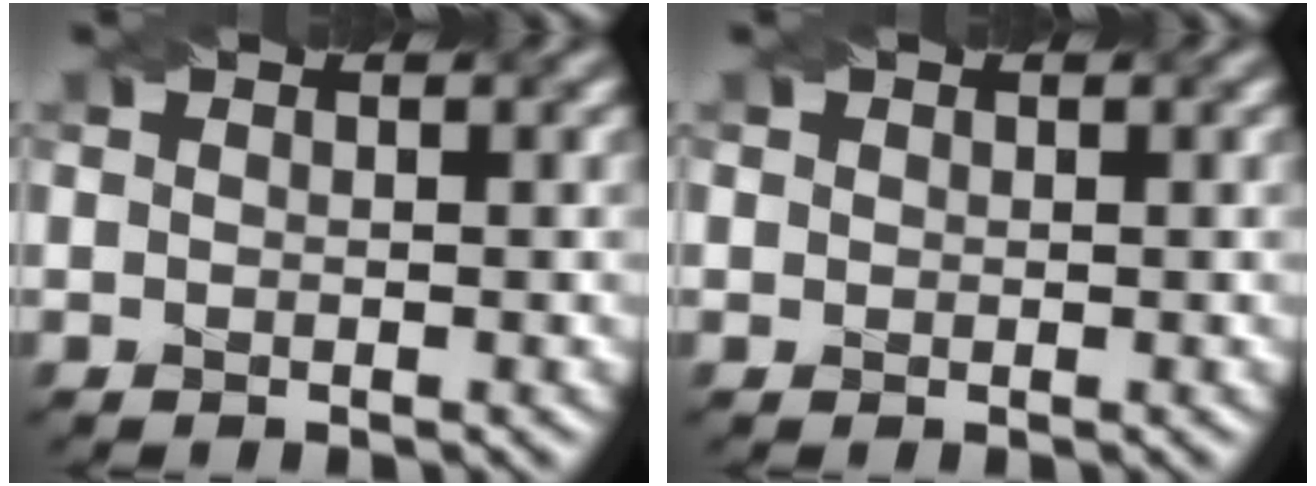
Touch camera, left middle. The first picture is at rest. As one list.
[{"total": 0.5, "force": [0.1, 0.5, 0.1], "torque": [0.001, -0.001, 0.000]}]